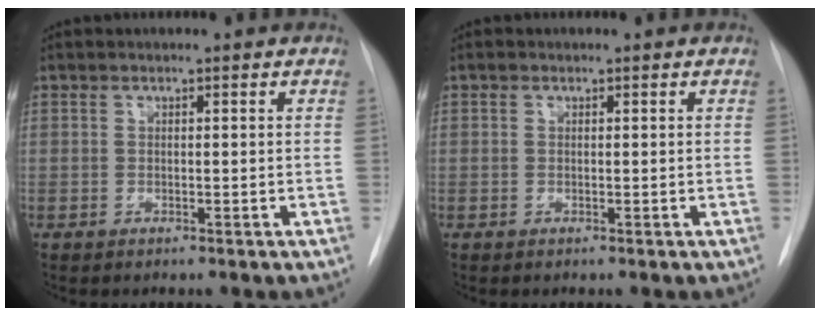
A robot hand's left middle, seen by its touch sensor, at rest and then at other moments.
{"total": 0.0}